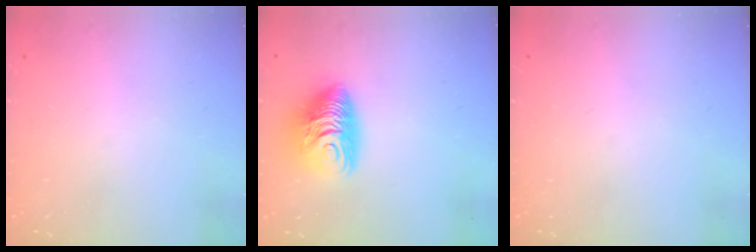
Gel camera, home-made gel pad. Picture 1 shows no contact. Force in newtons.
{"total": 12.0, "press": 11.9, "slide": 1.1}
{"total": 0.0}